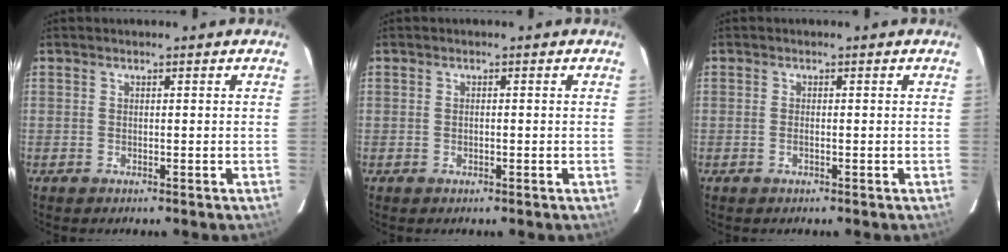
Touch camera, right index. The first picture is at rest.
{"total": 0.5, "force": [-0.2, 0.2, 0.4], "torque": [-0.007, 0.003, -0.002]}
{"total": 0.7, "force": [-0.3, 0.2, 0.6], "torque": [-0.013, 0.001, -0.005]}